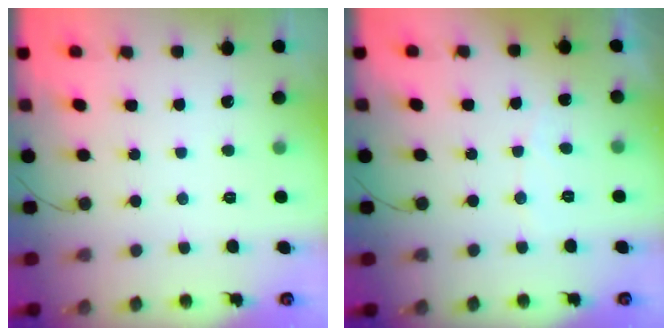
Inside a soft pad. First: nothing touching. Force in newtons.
{"total": 2.8, "press": 2.8, "slide": 0.2}